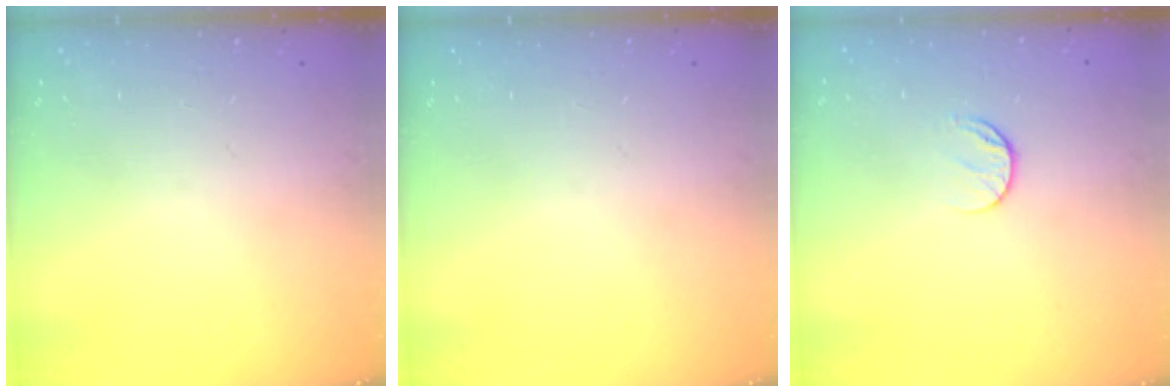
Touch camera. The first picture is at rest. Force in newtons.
{"total": 0.0}
{"total": 6.8, "press": 6.7, "slide": 0.8}